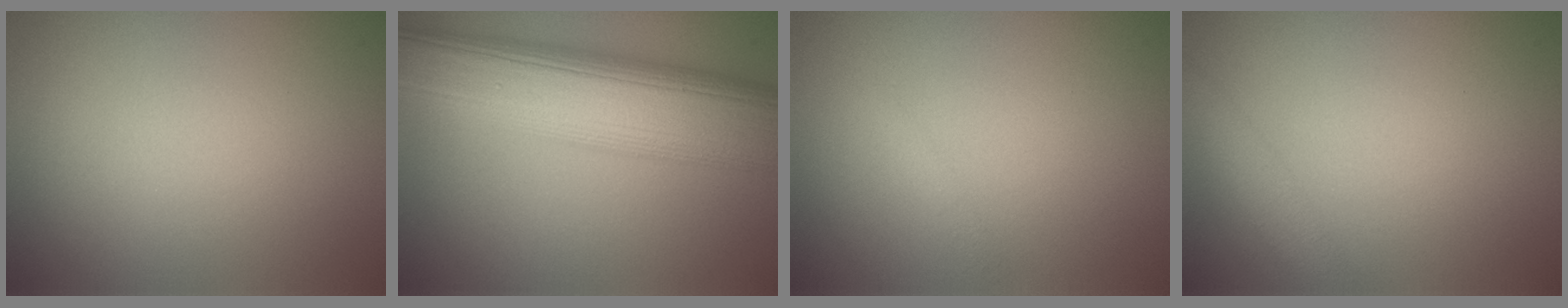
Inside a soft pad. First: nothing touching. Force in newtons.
{"total": 12.5, "press": 12.5, "slide": 0.0}
{"total": 0.7, "press": 0.7, "slide": 0.0}
{"total": 2.3, "press": 2.3, "slide": 0.1}